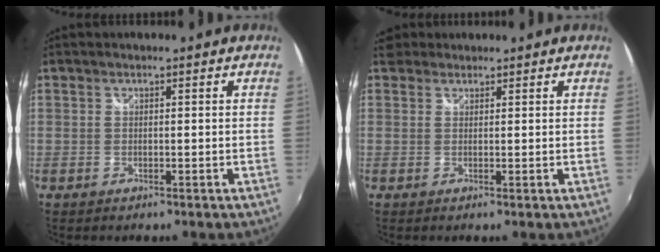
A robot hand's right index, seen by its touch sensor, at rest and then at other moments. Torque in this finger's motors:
{"motor_torque": [-0.13, 0.02, 0.06, 0.00]}